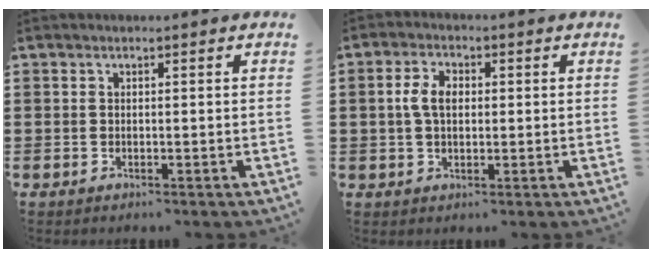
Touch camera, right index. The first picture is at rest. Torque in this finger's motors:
{"motor_torque": [0.80, -0.09, 0.44, 0.13]}